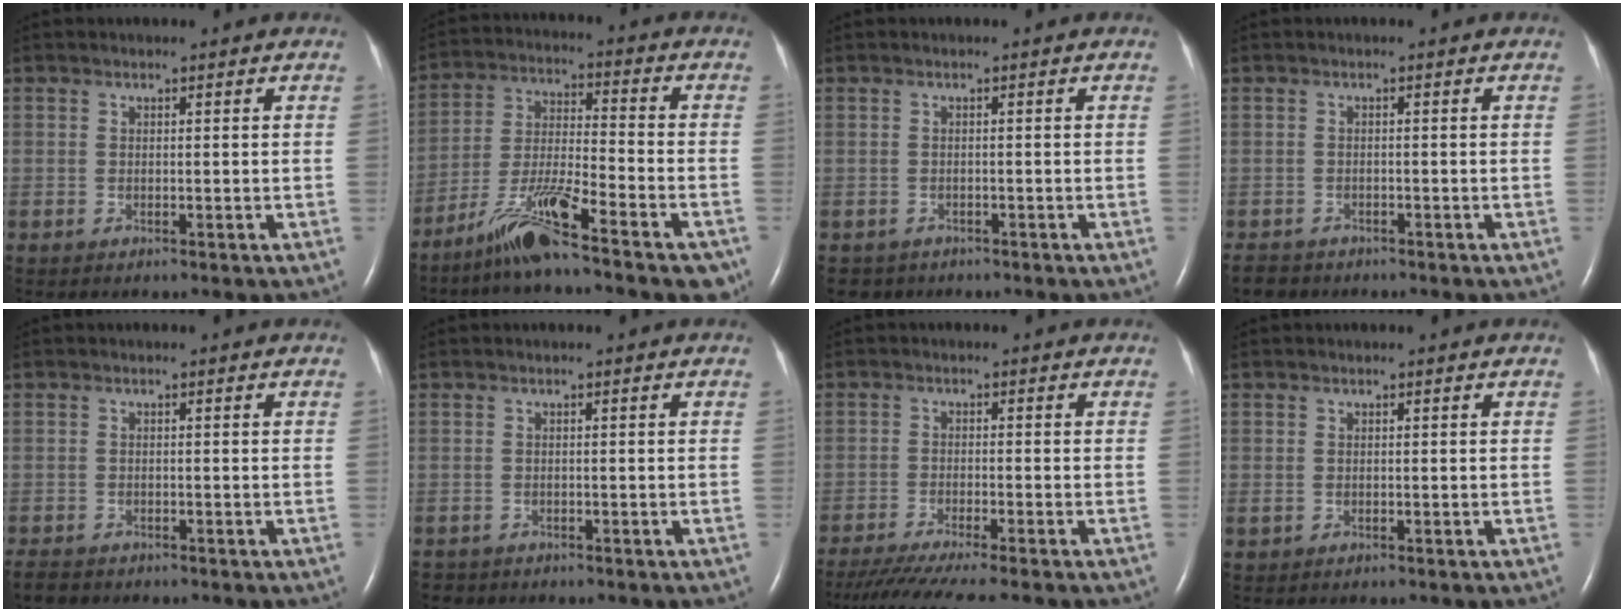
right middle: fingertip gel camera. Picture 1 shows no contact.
{"total": 14.0, "force": [-9.7, 1.8, 10.0], "torque": [-0.170, -0.010, -0.169]}
{"total": 2.2, "force": [-1.7, 1.5, -0.2], "torque": [-0.005, 0.001, -0.027]}
{"total": 3.1, "force": [-2.6, 1.6, 0.2], "torque": [-0.009, -0.002, -0.044]}
{"total": 2.6, "force": [-2.2, 1.1, 0.7], "torque": [-0.015, -0.004, -0.035]}
{"total": 1.1, "force": [-0.9, 0.7, -0.2], "torque": [-0.006, 0.001, -0.014]}
{"total": 10.6, "force": [-9.1, -0.6, 5.5], "torque": [-0.068, -0.030, -0.143]}
{"total": 0.0}